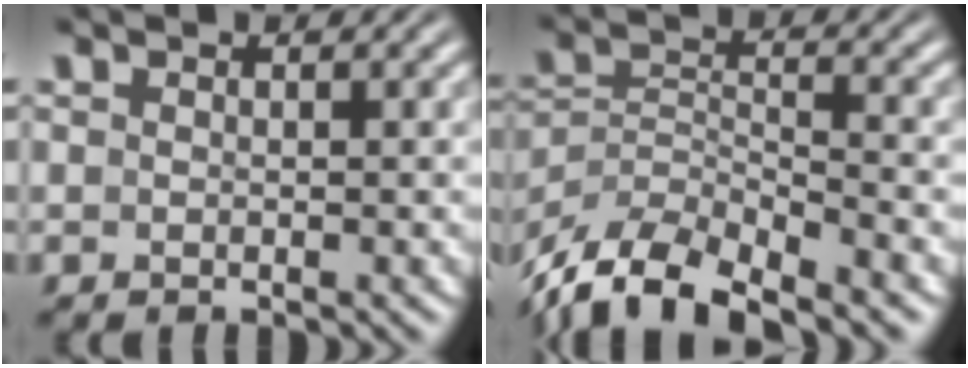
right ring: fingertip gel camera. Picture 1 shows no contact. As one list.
[{"total": 8.5, "force": [-5.0, 4.9, 4.7], "torque": [-0.107, -0.037, -0.068]}]